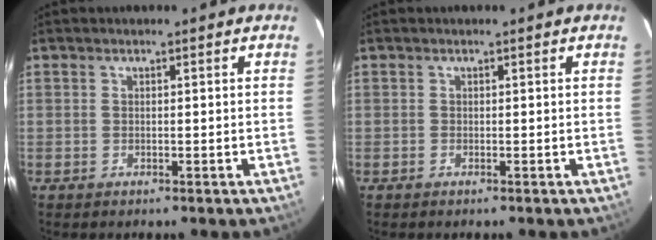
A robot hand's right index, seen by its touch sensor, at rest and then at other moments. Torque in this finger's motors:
{"motor_torque": [-0.07, -0.07, -0.04, -0.02]}